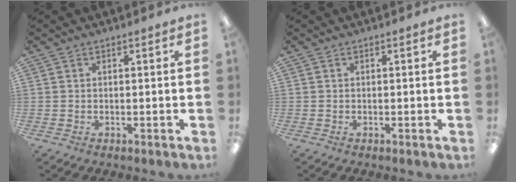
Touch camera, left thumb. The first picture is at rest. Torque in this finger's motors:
{"motor_torque": [-0.06, 0.06, -0.13, 0.30, 0.00]}